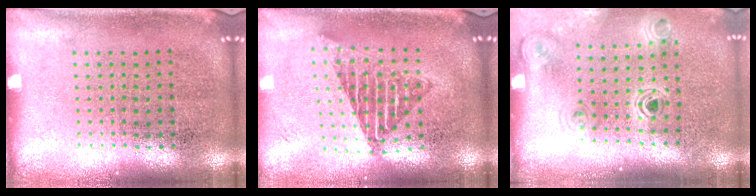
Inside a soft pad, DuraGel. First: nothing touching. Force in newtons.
{"total": 1.7, "press": 1.3, "slide": 1.0}
{"total": 1.1, "press": 1.1, "slide": 0.2}